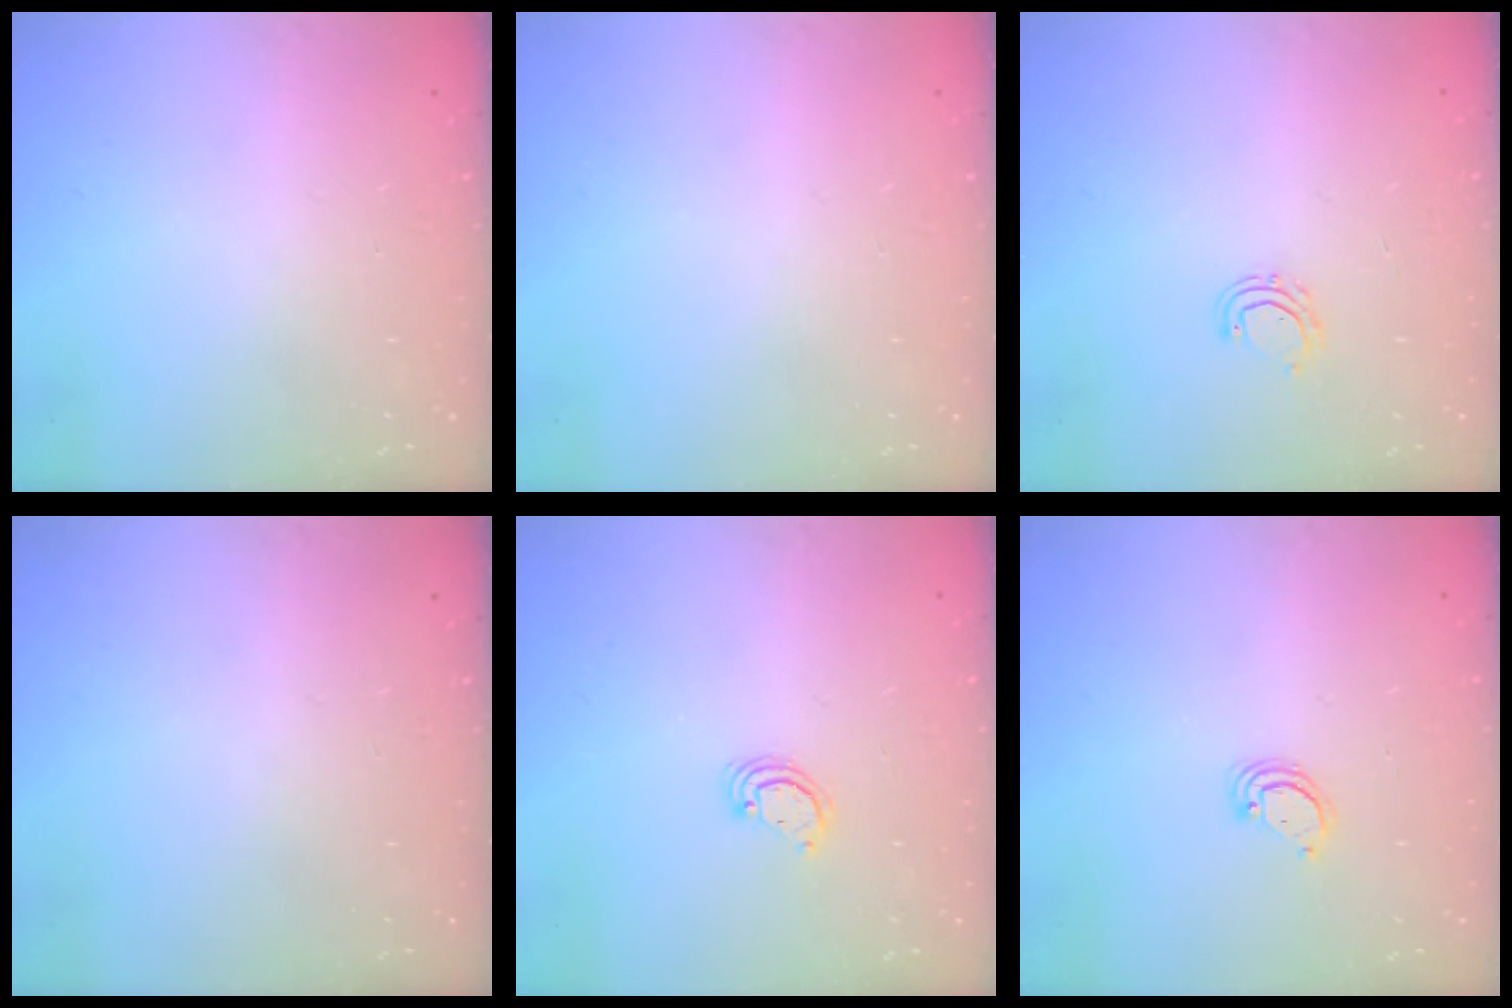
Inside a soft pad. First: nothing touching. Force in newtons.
{"total": 0.0}
{"total": 5.0, "press": 4.8, "slide": 1.0}
{"total": 0.0}
{"total": 2.6, "press": 2.6, "slide": 0.3}
{"total": 2.9, "press": 2.8, "slide": 0.2}